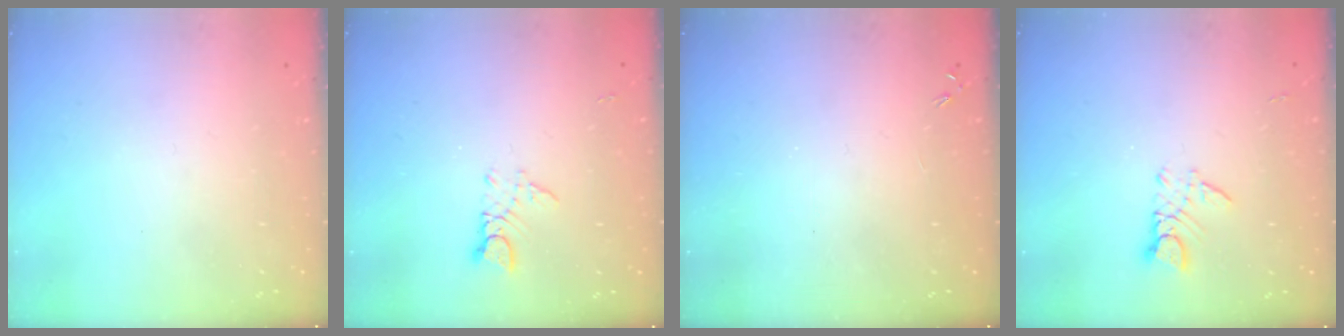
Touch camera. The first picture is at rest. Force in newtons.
{"total": 3.0, "press": 3.0, "slide": 0.4}
{"total": 0.0}
{"total": 3.8, "press": 3.8, "slide": 0.3}